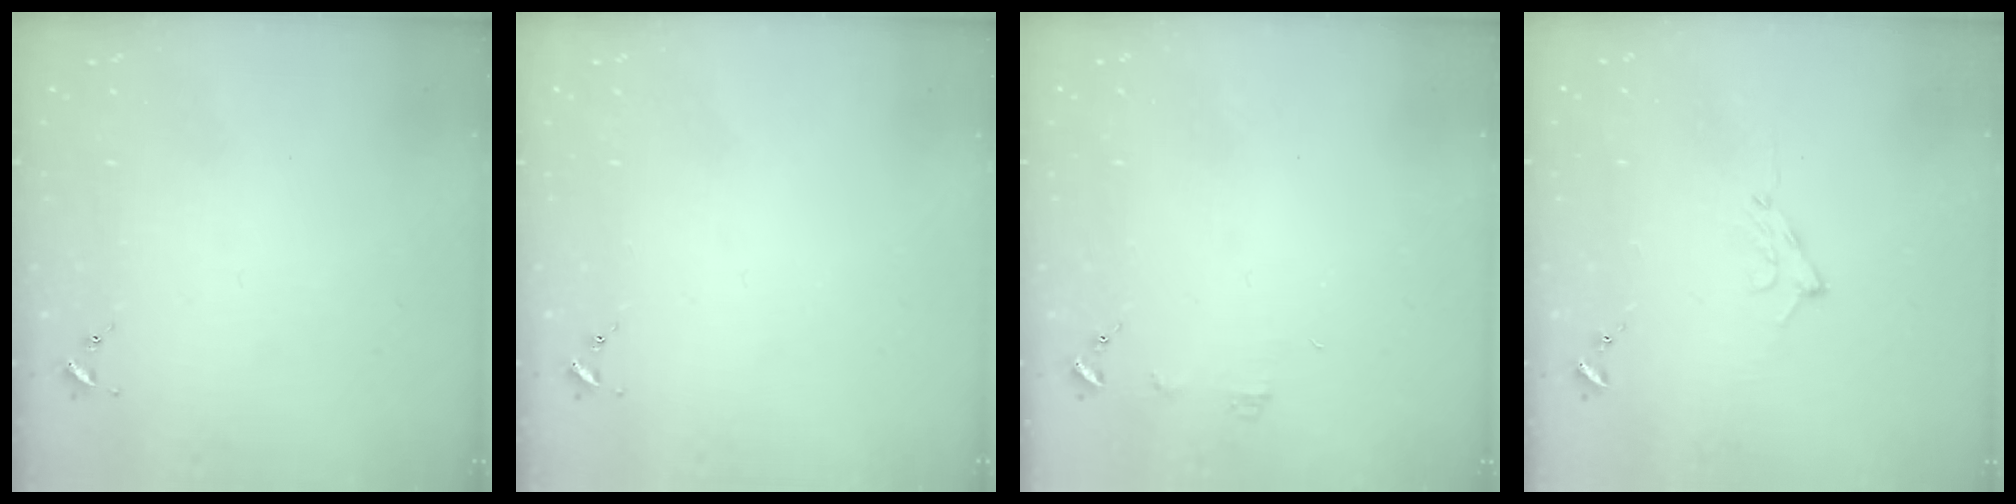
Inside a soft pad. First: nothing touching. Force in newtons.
{"total": 0.0}
{"total": 3.9, "press": 3.8, "slide": 0.5}
{"total": 7.4, "press": 7.3, "slide": 0.8}